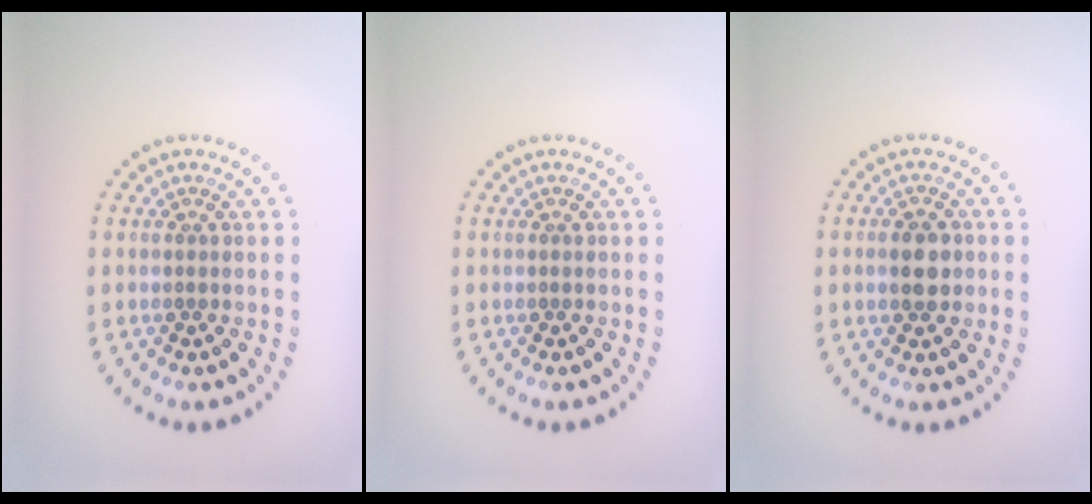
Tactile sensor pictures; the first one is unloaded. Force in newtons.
{"total": 0.0}
{"total": 2.6, "press": 2.6, "slide": 0.2}